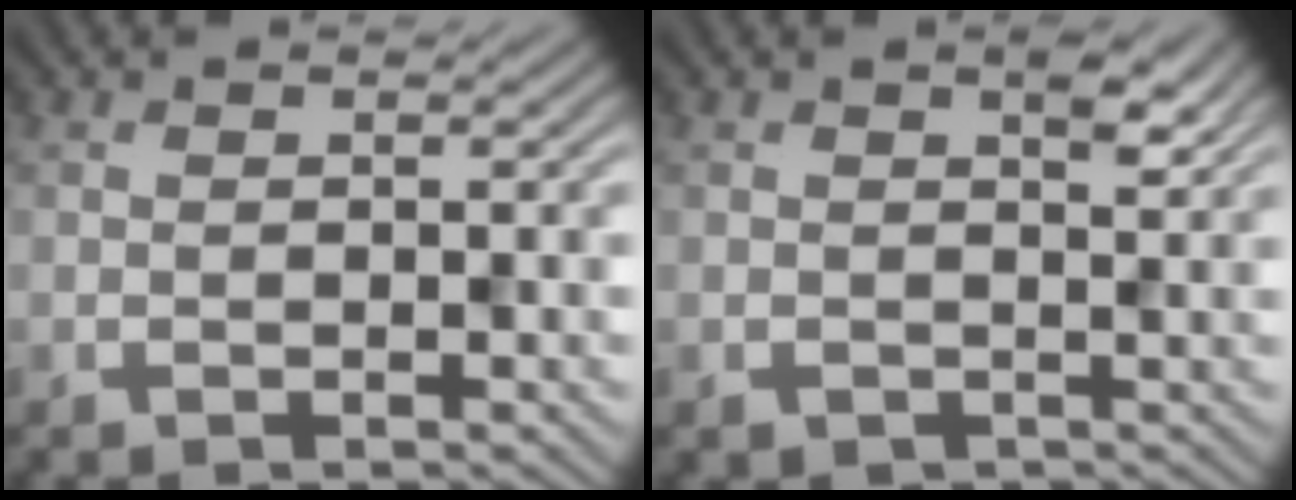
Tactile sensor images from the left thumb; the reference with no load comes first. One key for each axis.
{"total": 1.8, "fx": 0.9, "fy": 1.1, "fz": 1.2, "tx": -0.019, "ty": -0.007, "tz": 0.016}